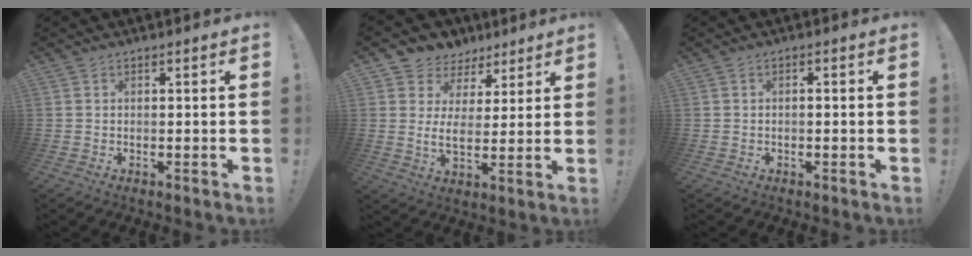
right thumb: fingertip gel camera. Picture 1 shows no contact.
{"total": 7.9, "force": [2.8, 5.9, 4.3], "torque": [-0.073, -0.022, 0.061]}
{"total": 0.9, "force": [-0.7, 0.0, 0.7], "torque": [-0.013, 0.001, -0.011]}